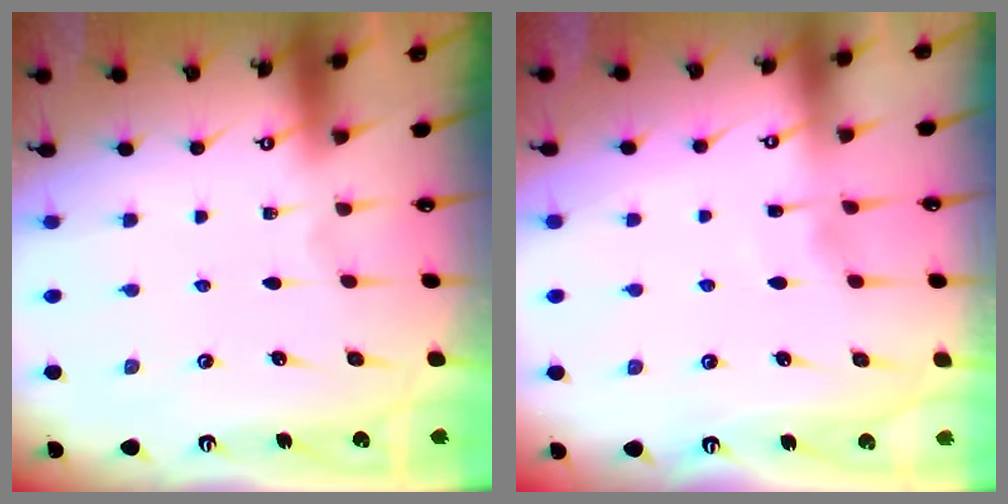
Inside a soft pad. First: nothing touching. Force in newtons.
{"total": 3.3, "press": 3.3, "slide": 0.4}